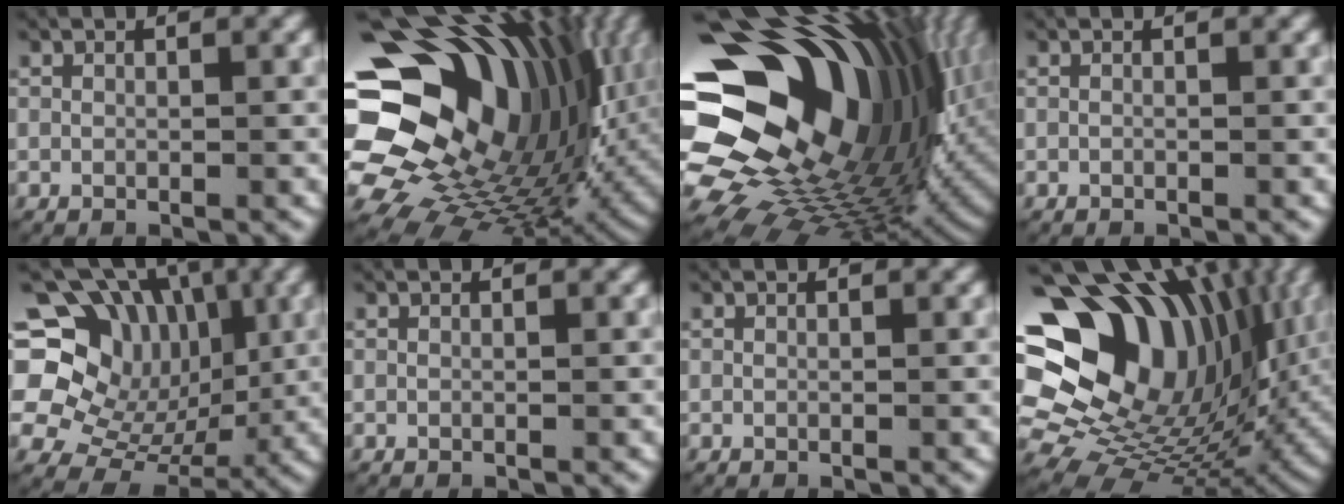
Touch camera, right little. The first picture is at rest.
{"total": 29.2, "force": [0.8, 20.7, 20.6], "torque": [-0.351, -0.021, 0.009]}
{"total": 33.1, "force": [0.1, 22.2, 24.6], "torque": [-0.399, -0.025, 0.000]}
{"total": 0.0}
{"total": 16.7, "force": [2.7, 13.9, 8.9], "torque": [-0.201, -0.032, 0.046]}
{"total": 0.0}
{"total": 0.0}
{"total": 22.7, "force": [3.0, 16.5, 15.3], "torque": [-0.265, -0.004, 0.049]}